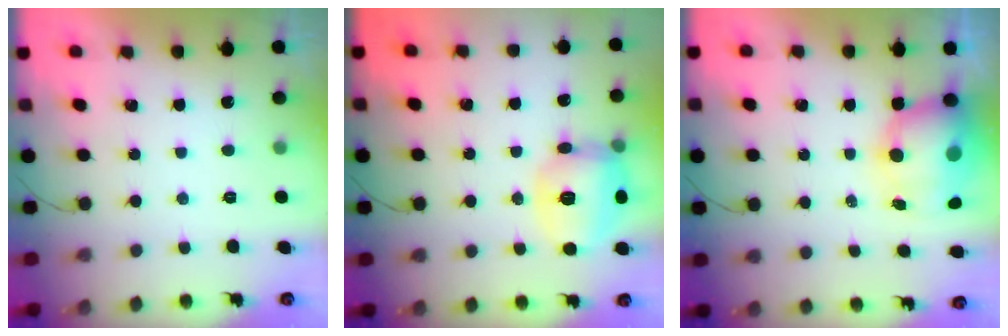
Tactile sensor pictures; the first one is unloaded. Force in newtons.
{"total": 15.6, "press": 15.5, "slide": 1.3}
{"total": 10.9, "press": 10.5, "slide": 2.6}